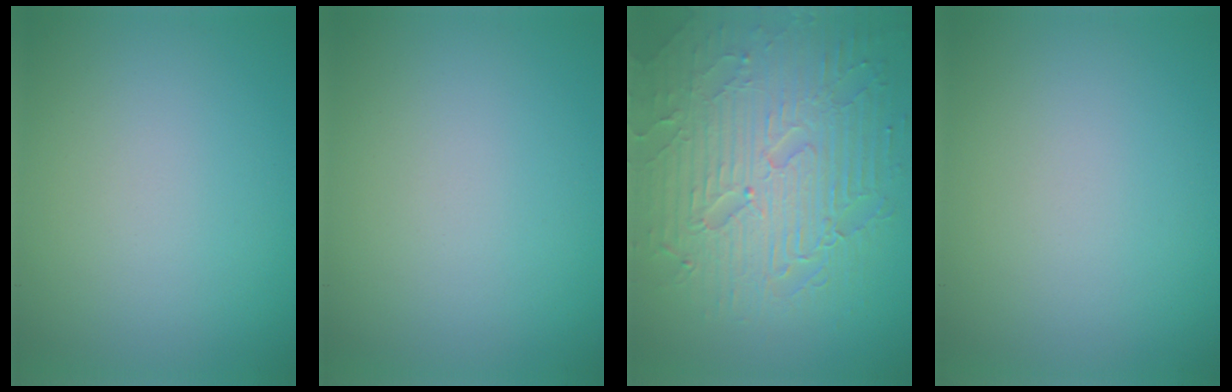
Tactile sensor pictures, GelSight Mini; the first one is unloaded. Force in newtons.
{"total": 0.0}
{"total": 8.8, "press": 6.3, "slide": 6.1}
{"total": 0.0}